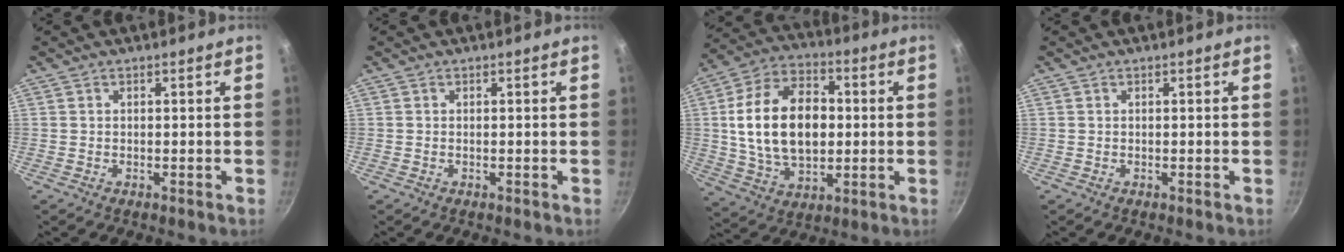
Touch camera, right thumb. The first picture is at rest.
{"total": 0.0}
{"total": 19.6, "force": [1.1, 12.7, 14.9], "torque": [-0.238, 0.014, 0.020]}
{"total": 0.0}